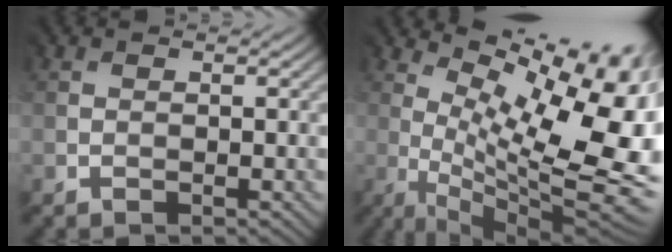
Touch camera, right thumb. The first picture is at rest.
{"total": 15.2, "force": [4.2, 5.0, 13.8], "torque": [-0.196, 0.014, 0.093]}